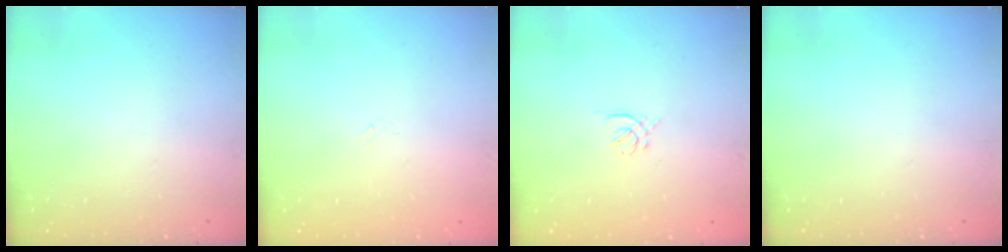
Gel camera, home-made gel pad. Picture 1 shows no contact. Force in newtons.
{"total": 1.5, "press": 1.4, "slide": 0.3}
{"total": 1.0, "press": 0.9, "slide": 0.4}
{"total": 0.0}